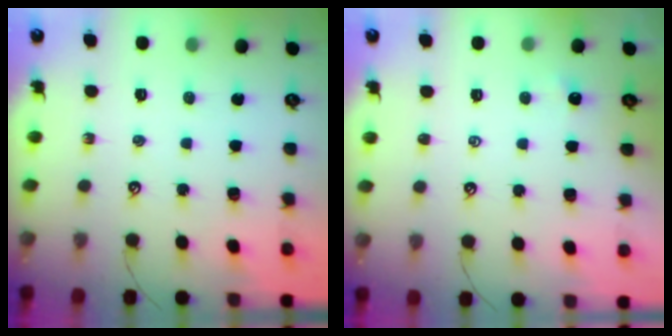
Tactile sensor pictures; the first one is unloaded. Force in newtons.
{"total": 0.0}